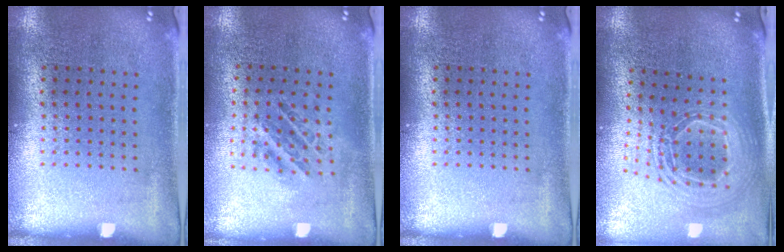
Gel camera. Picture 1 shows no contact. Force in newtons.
{"total": 1.0, "press": 1.0, "slide": 0.2}
{"total": 0.0}
{"total": 2.2, "press": 1.7, "slide": 1.5}